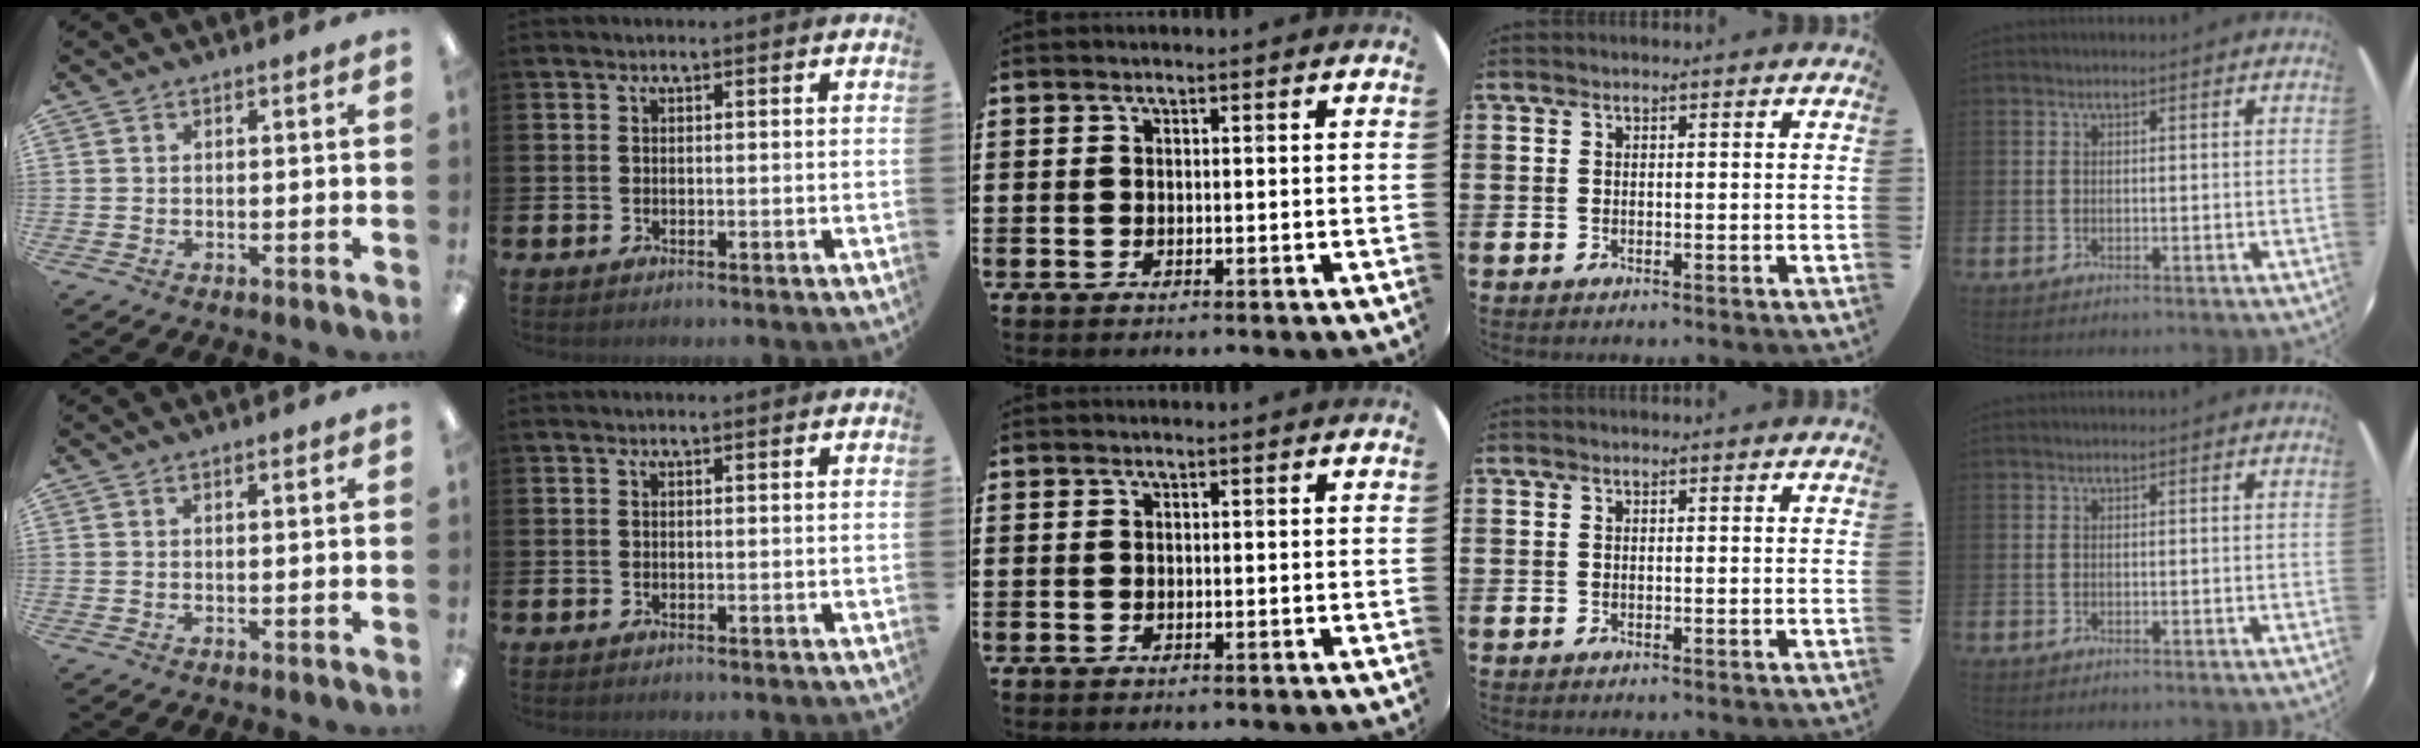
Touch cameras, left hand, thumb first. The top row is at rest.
{"thumb": {"total": 0.8, "force": [0.4, 0.1, 0.6], "torque": [-0.013, 0.001, 0.008]}}